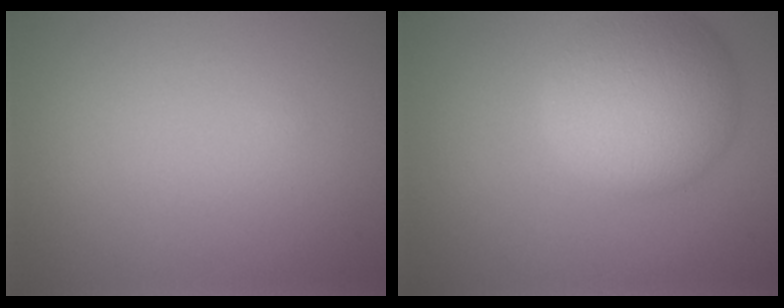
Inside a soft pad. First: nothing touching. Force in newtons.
{"total": 8.0, "press": 8.0, "slide": 0.2}